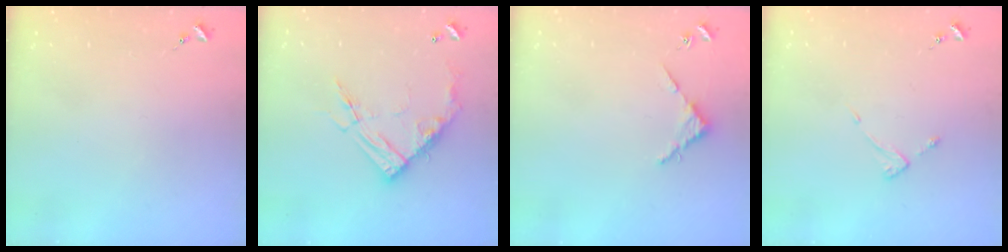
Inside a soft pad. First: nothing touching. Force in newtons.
{"total": 16.0, "press": 15.9, "slide": 1.5}
{"total": 3.1, "press": 3.1, "slide": 0.3}
{"total": 2.6, "press": 2.6, "slide": 0.3}